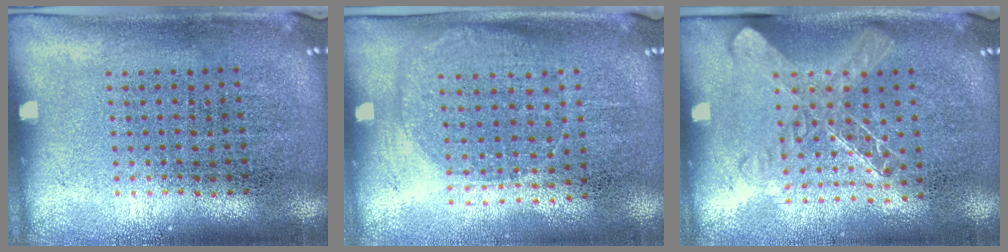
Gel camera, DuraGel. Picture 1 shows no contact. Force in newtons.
{"total": 1.3, "press": 1.2, "slide": 0.5}
{"total": 1.5, "press": 1.3, "slide": 0.6}